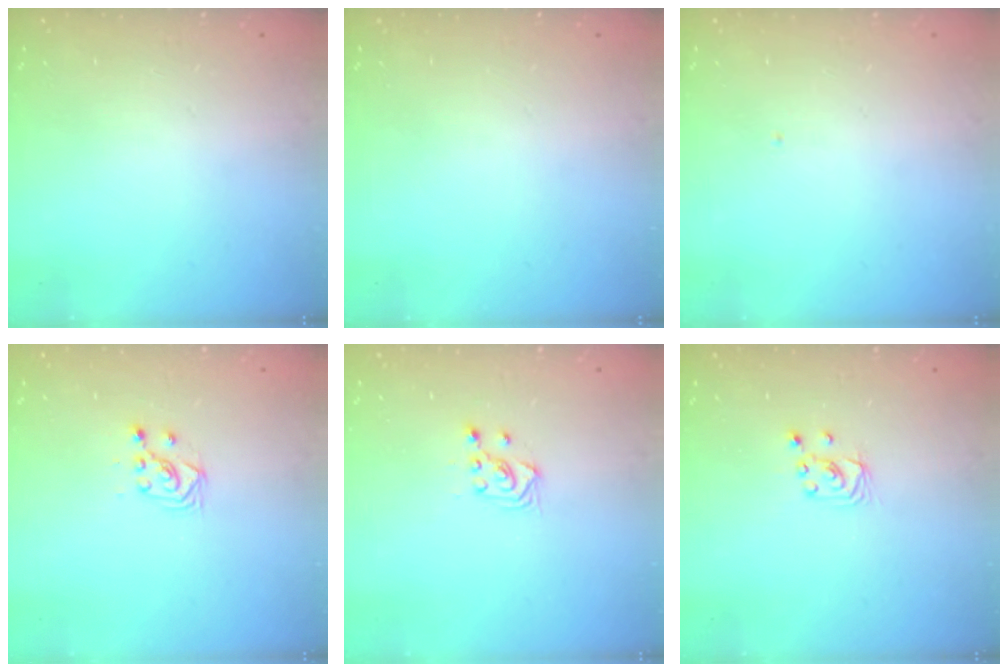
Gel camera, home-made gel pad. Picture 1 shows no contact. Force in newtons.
{"total": 0.0}
{"total": 0.0}
{"total": 3.3, "press": 3.2, "slide": 0.8}
{"total": 3.4, "press": 3.3, "slide": 0.9}
{"total": 3.0, "press": 3.0, "slide": 0.2}